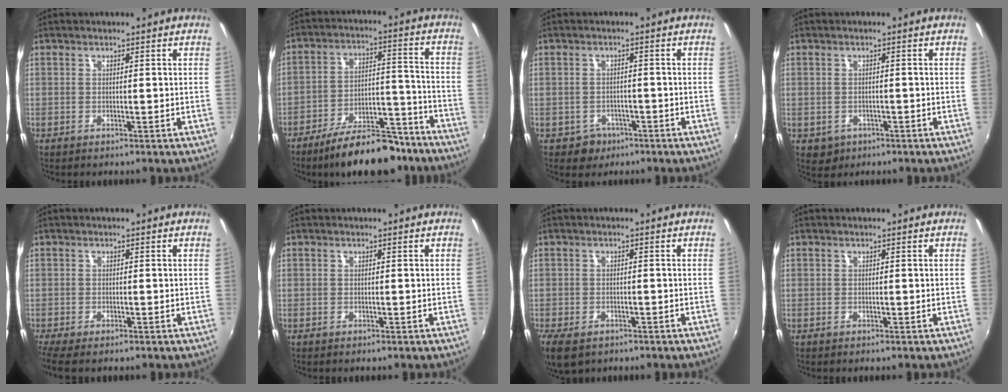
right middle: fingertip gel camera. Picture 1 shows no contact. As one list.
[{"total": 16.4, "force": [-13.2, 5.7, 7.8], "torque": [-0.130, 0.019, -0.185]}, {"total": 3.6, "force": [-2.0, 2.9, 0.5], "torque": [-0.022, 0.003, -0.025]}, {"total": 3.2, "force": [-1.0, 2.8, 1.2], "torque": [-0.030, -0.005, -0.007]}, {"total": 3.8, "force": [-2.9, 0.2, 2.5], "torque": [-0.054, -0.023, -0.051]}, {"total": 0.0}, {"total": 6.5, "force": [-4.2, 3.3, 3.8], "torque": [-0.092, -0.028, -0.073]}, {"total": 0.0}]